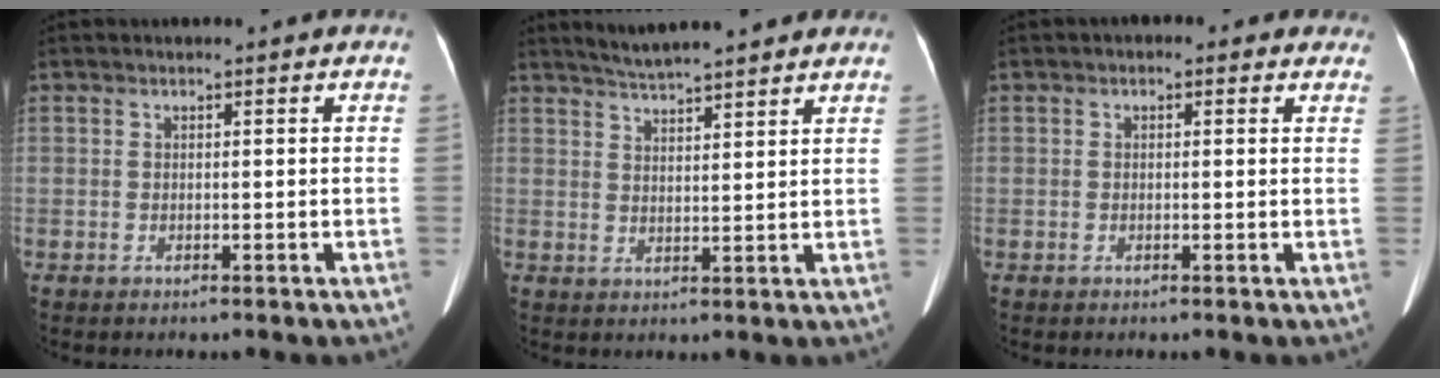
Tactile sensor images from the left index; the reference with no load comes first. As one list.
[{"total": 9.2, "force": [8.2, 0.9, 4.0], "torque": [-0.063, 0.025, 0.117]}, {"total": 2.6, "force": [1.4, 1.6, 1.5], "torque": [-0.004, 0.016, 0.008]}]